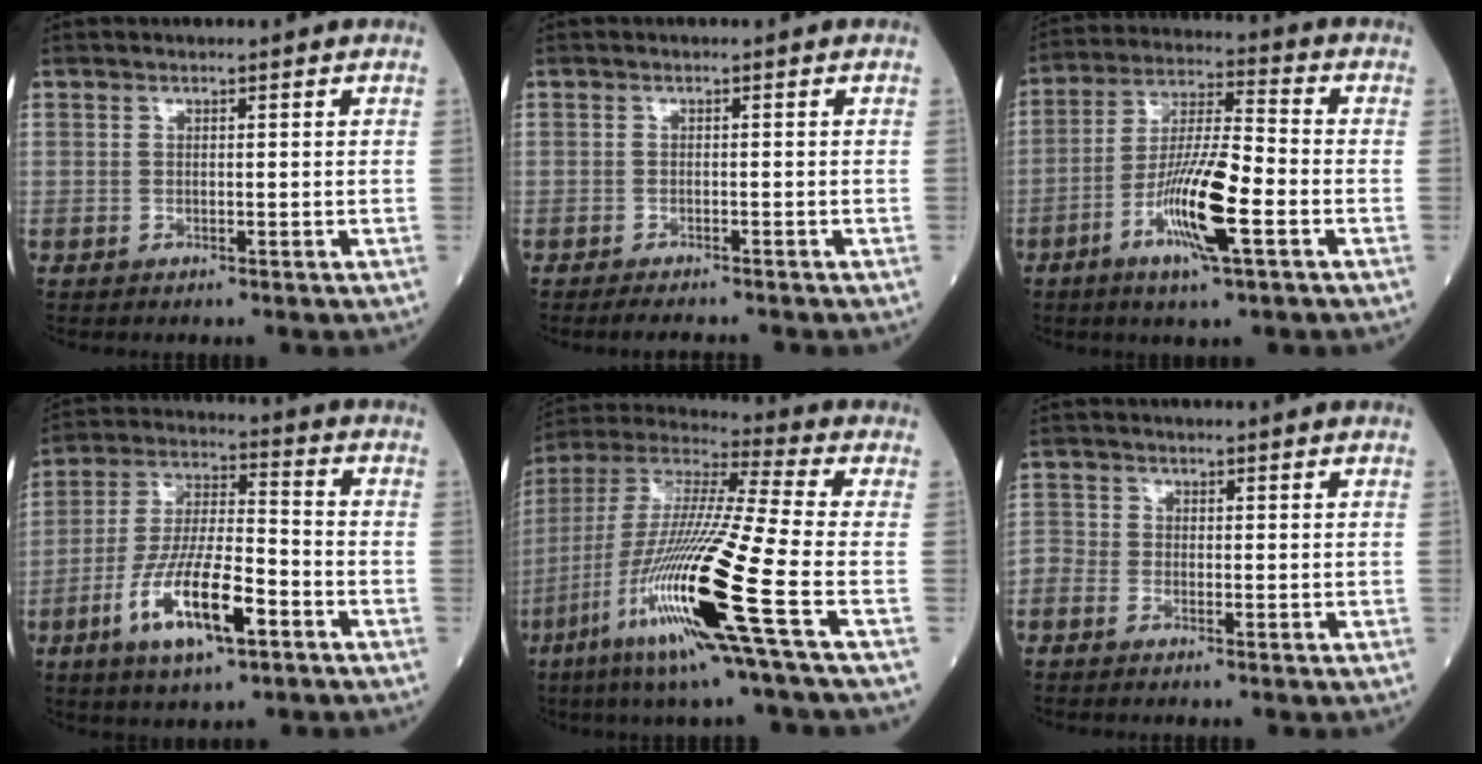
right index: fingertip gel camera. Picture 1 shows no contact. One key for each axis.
{"total": 3.9, "fx": -3.5, "fy": 0.5, "fz": 1.5, "tx": -0.017, "ty": -0.007, "tz": -0.049}
{"total": 12.4, "fx": -4.7, "fy": 1.2, "fz": 11.4, "tx": -0.218, "ty": -0.008, "tz": -0.089}
{"total": 13.8, "fx": -6.1, "fy": 3.3, "fz": 11.9, "tx": -0.238, "ty": -0.006, "tz": -0.111}
{"total": 22.0, "fx": -8.3, "fy": -0.4, "fz": 20.4, "tx": -0.438, "ty": -0.045, "tz": -0.169}
{"total": 1.8, "fx": -1.2, "fy": 1.1, "fz": 0.8, "tx": -0.022, "ty": 0.002, "tz": -0.029}